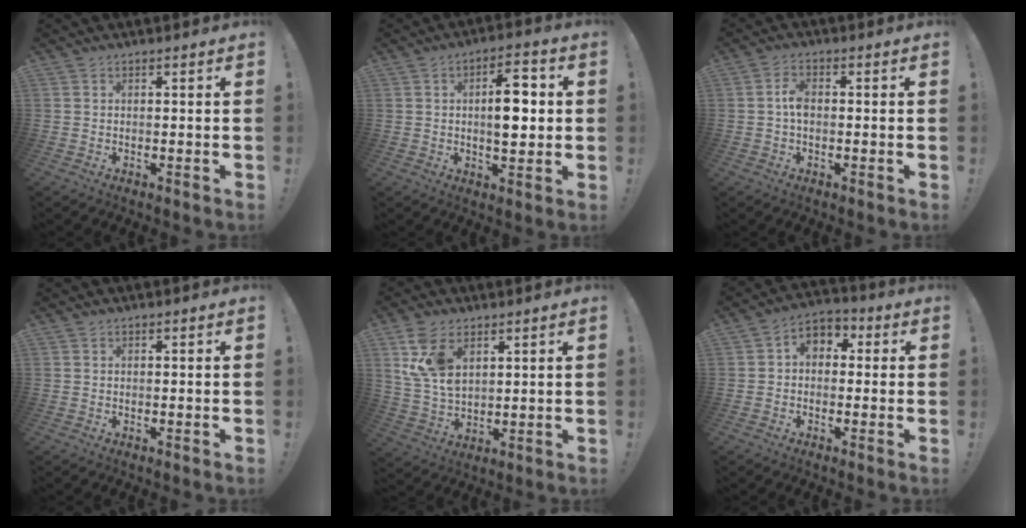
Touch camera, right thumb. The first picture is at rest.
{"total": 9.9, "force": [0.5, 4.6, 8.7], "torque": [-0.117, 0.006, 0.003]}
{"total": 4.2, "force": [-0.2, 2.4, 3.5], "torque": [-0.061, 0.010, -0.003]}
{"total": 0.0}
{"total": 11.6, "force": [5.7, 7.0, 7.3], "torque": [-0.147, -0.018, 0.109]}
{"total": 5.3, "force": [-0.9, 4.3, 2.9], "torque": [-0.046, 0.018, -0.011]}